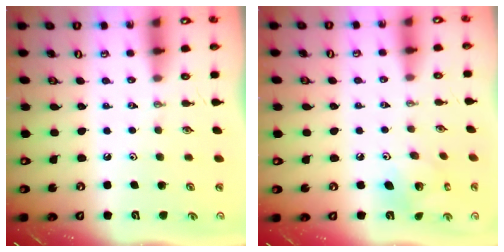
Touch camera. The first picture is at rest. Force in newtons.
{"total": 7.8, "press": 7.8, "slide": 0.1}